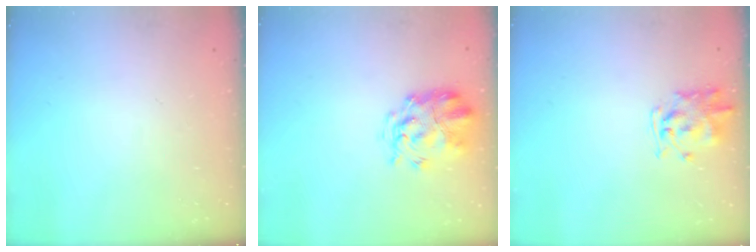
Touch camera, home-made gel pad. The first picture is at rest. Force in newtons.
{"total": 4.0, "press": 3.7, "slide": 1.5}
{"total": 1.7, "press": 1.6, "slide": 0.1}